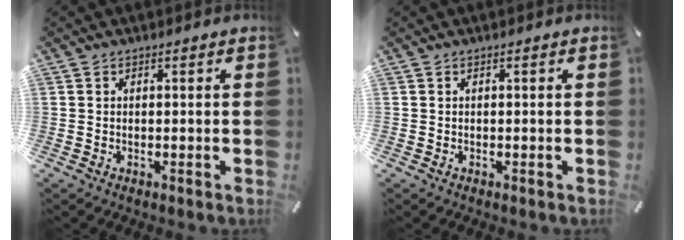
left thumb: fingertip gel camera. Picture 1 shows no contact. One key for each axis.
{"total": 0.0}